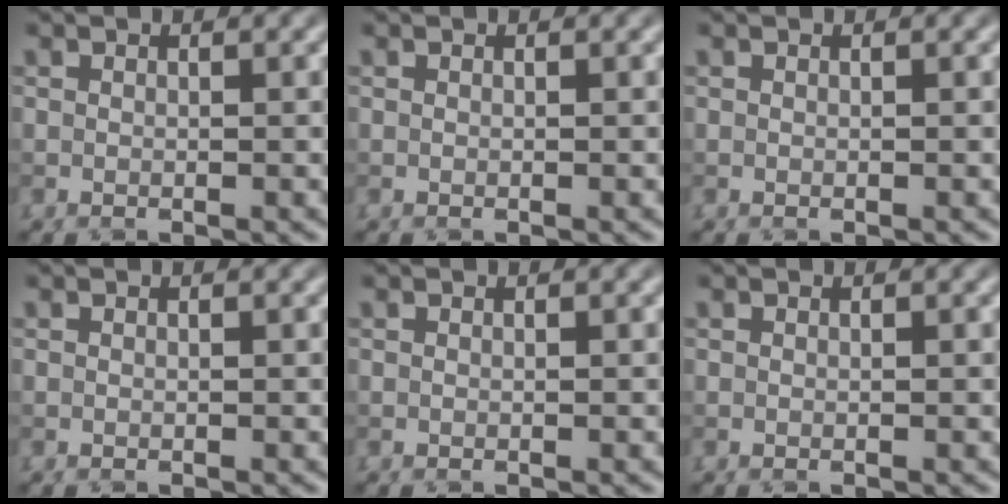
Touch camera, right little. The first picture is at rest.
{"total": 0.0}
{"total": 0.0}
{"total": 0.0}
{"total": 0.0}
{"total": 0.0}